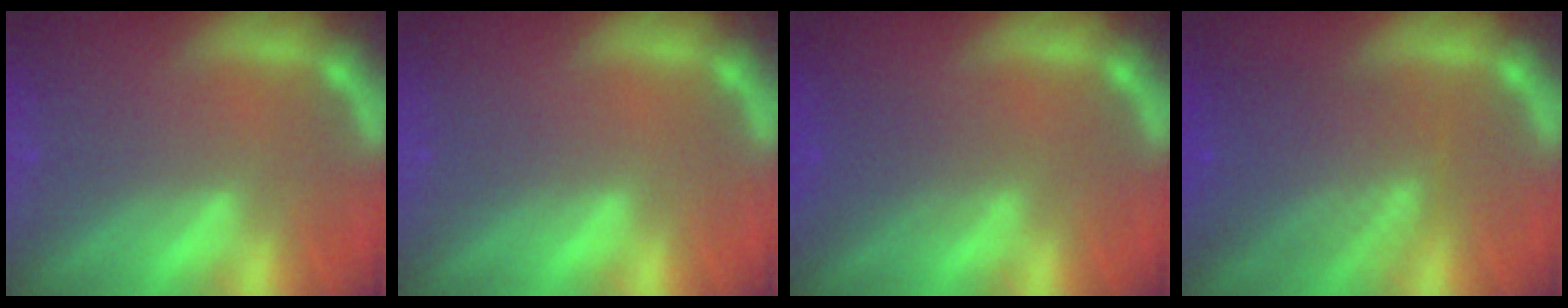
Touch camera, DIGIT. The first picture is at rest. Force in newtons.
{"total": 0.0}
{"total": 2.5}
{"total": 6.5}